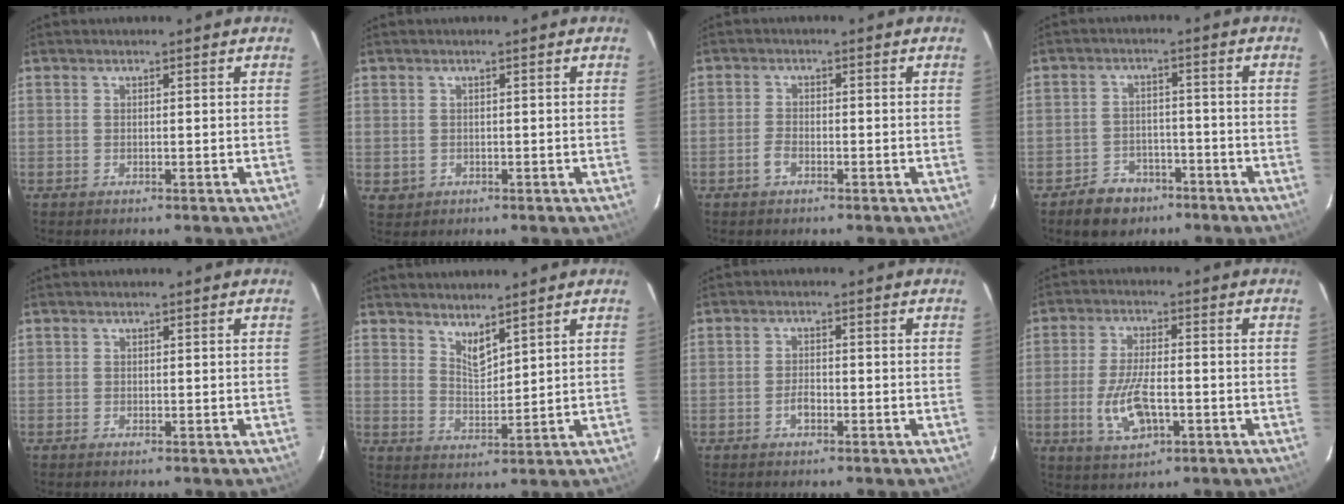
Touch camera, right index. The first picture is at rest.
{"total": 2.1, "force": [-0.1, 2.1, 0.3], "torque": [-0.005, -0.001, 0.003]}
{"total": 1.4, "force": [-0.9, 0.7, 0.8], "torque": [-0.019, 0.000, -0.018]}
{"total": 6.9, "force": [-4.8, 4.8, 1.6], "torque": [-0.049, 0.020, -0.061]}
{"total": 0.0}
{"total": 3.7, "force": [3.3, 0.5, 1.7], "torque": [-0.030, -0.008, 0.056]}
{"total": 2.1, "force": [-1.1, 1.0, 1.5], "torque": [-0.031, 0.003, -0.021]}
{"total": 9.3, "force": [-2.6, 3.8, 8.1], "torque": [-0.169, -0.008, -0.045]}